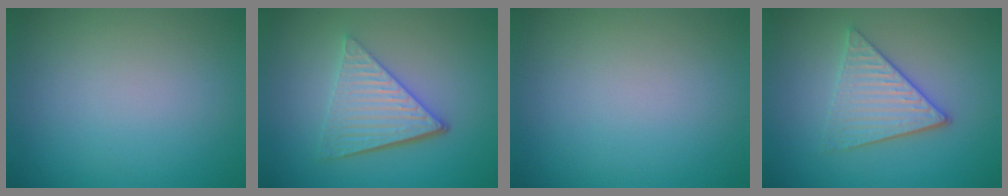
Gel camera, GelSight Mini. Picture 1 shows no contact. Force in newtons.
{"total": 5.2, "press": 3.8, "slide": 3.5}
{"total": 0.0}
{"total": 3.9, "press": 3.3, "slide": 1.9}